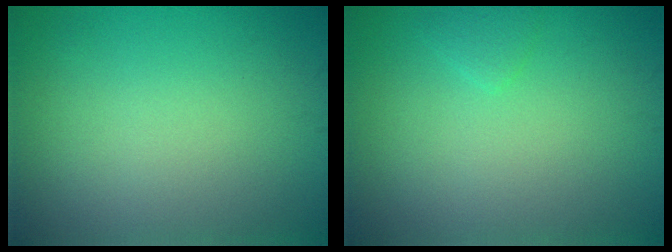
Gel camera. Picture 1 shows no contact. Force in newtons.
{"total": 0.9, "press": 0.9, "slide": 0.1}